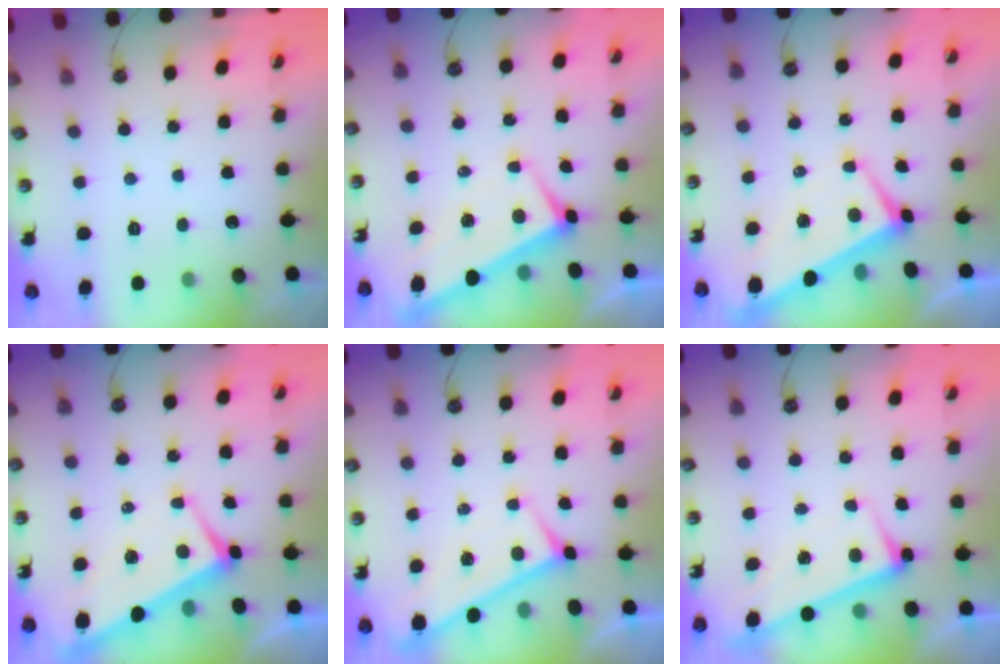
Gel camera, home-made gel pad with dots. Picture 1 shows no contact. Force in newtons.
{"total": 2.5, "press": 2.4, "slide": 0.9}
{"total": 0.9, "press": 0.4, "slide": 0.9}
{"total": 2.2, "press": 1.9, "slide": 1.0}
{"total": 0.0}
{"total": 2.6, "press": 2.5, "slide": 0.9}